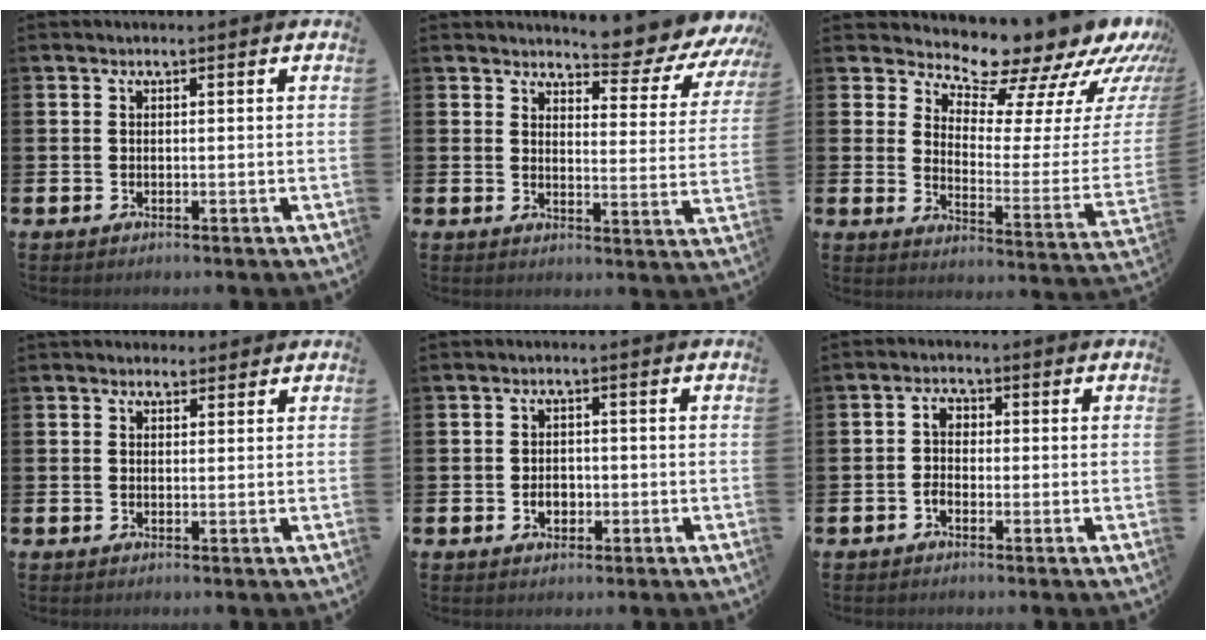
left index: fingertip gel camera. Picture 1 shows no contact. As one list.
[{"total": 4.9, "force": [4.7, 1.0, 0.9], "torque": [-0.016, -0.053, 0.071]}, {"total": 10.8, "force": [10.1, 2.8, 2.5], "torque": [-0.047, -0.109, 0.162]}, {"total": 2.0, "force": [1.8, 0.9, -0.1], "torque": [0.019, -0.007, 0.030]}, {"total": 2.4, "force": [-0.7, 1.8, 1.4], "torque": [-0.021, 0.000, -0.017]}, {"total": 2.2, "force": [-0.6, 1.4, 1.6], "torque": [-0.017, 0.001, -0.015]}]